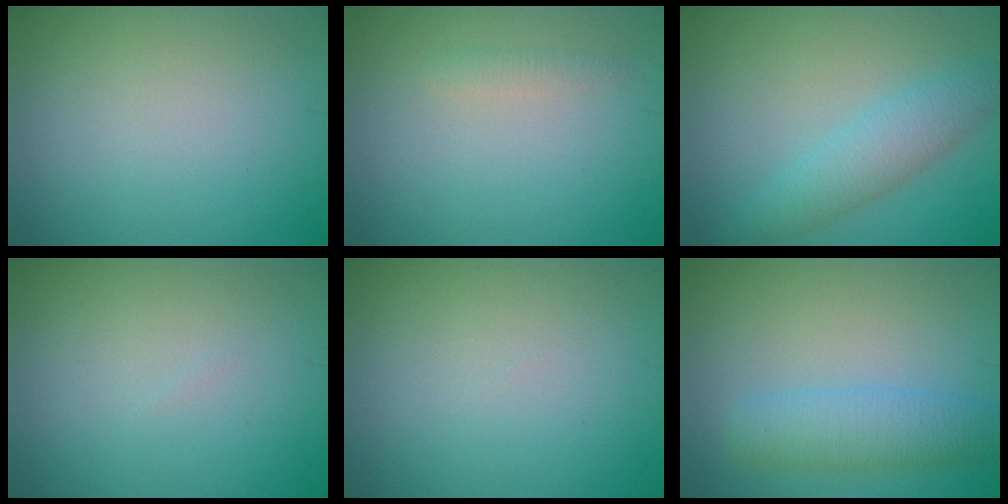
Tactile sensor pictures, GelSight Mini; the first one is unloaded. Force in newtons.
{"total": 0.9, "press": 0.9, "slide": 0.0}
{"total": 3.5, "press": 3.5, "slide": 0.1}
{"total": 0.0}
{"total": 0.0}
{"total": 3.9, "press": 3.9, "slide": 0.2}